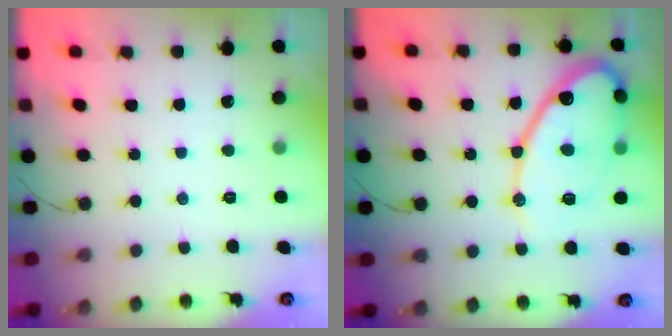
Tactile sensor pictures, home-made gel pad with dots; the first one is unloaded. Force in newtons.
{"total": 17.5, "press": 17.4, "slide": 1.5}